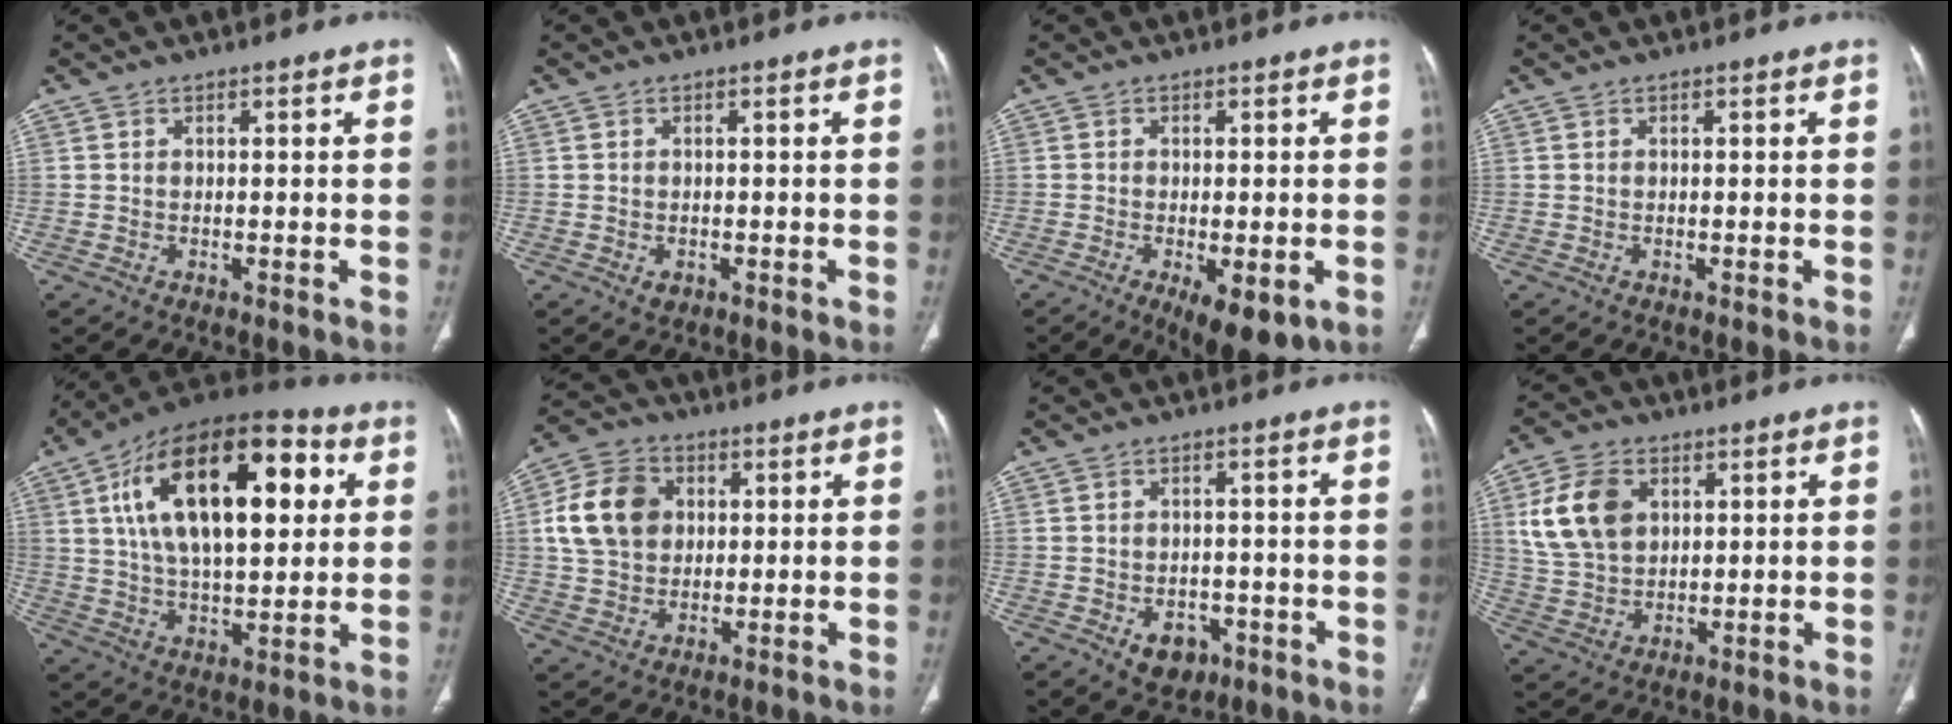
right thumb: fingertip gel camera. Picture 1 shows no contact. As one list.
[{"total": 1.3, "force": [-0.5, 1.0, 0.7], "torque": [-0.006, 0.001, -0.003]}, {"total": 9.0, "force": [-3.5, 3.5, 7.5], "torque": [-0.103, -0.011, -0.046]}, {"total": 0.0}, {"total": 27.2, "force": [7.4, 13.2, 22.6], "torque": [-0.358, 0.012, 0.113]}, {"total": 12.5, "force": [2.4, 9.8, 7.4], "torque": [-0.122, 0.009, 0.040]}, {"total": 5.4, "force": [-2.3, 3.9, 2.8], "torque": [-0.022, 0.012, -0.022]}, {"total": 11.7, "force": [3.6, 8.2, 7.6], "torque": [-0.134, -0.005, 0.074]}]